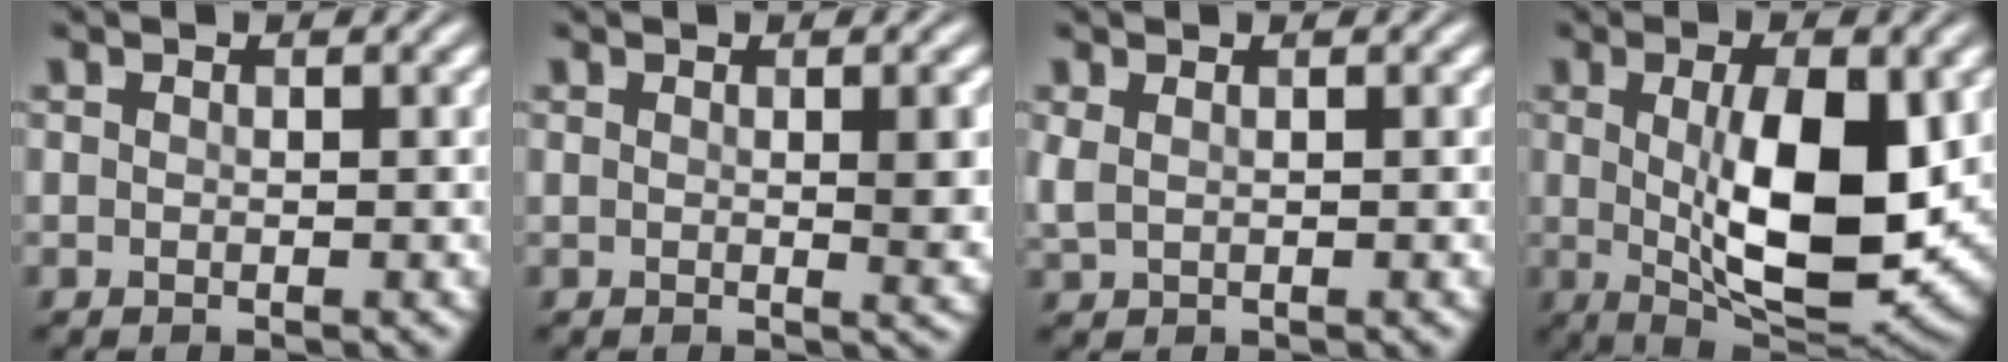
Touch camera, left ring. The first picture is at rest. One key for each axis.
{"total": 2.3, "fx": 0.4, "fy": 0.5, "fz": 2.3, "tx": -0.030, "ty": -0.002, "tz": 0.006}
{"total": 1.2, "fx": 0.6, "fy": 0.5, "fz": 0.9, "tx": -0.026, "ty": 0.002, "tz": 0.013}
{"total": 10.8, "fx": 0.7, "fy": 3.7, "fz": 10.1, "tx": -0.157, "ty": -0.011, "tz": 0.021}